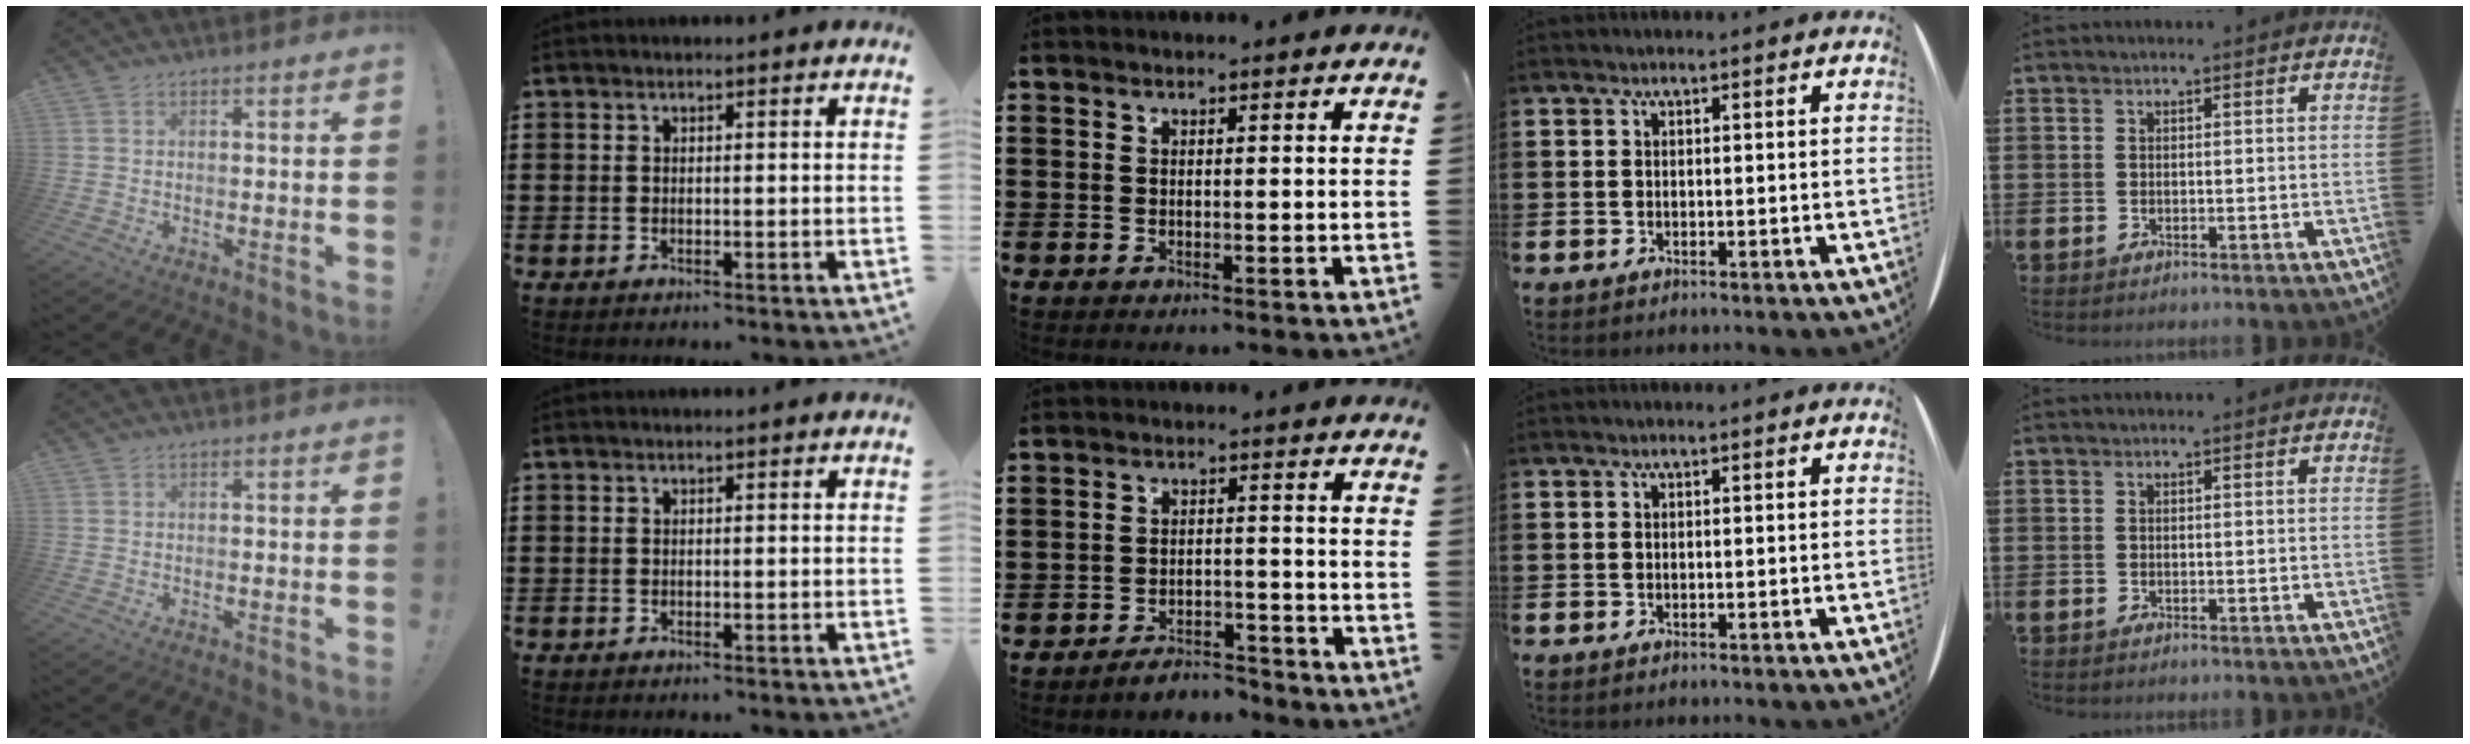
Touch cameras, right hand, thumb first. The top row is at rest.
{"middle": {"total": 3.6, "force": [-3.6, 0.5, 0.2], "torque": [-0.007, 0.005, -0.074]}}